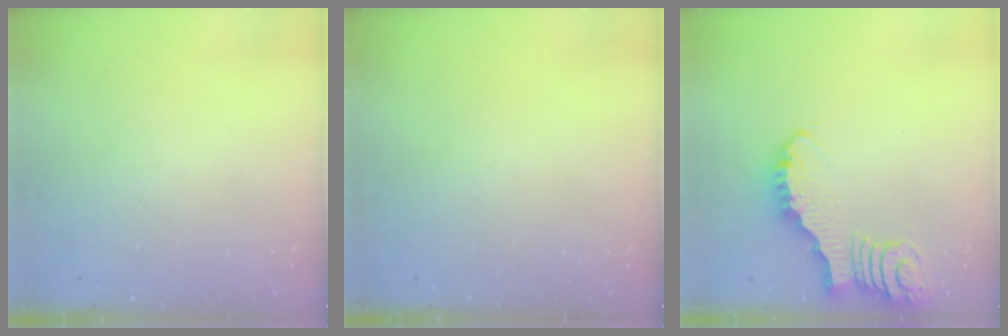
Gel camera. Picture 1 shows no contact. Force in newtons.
{"total": 0.0}
{"total": 3.2, "press": 3.2, "slide": 0.3}